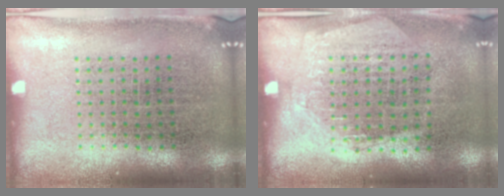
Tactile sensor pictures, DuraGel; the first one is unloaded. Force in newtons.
{"total": 1.3, "press": 1.2, "slide": 0.6}